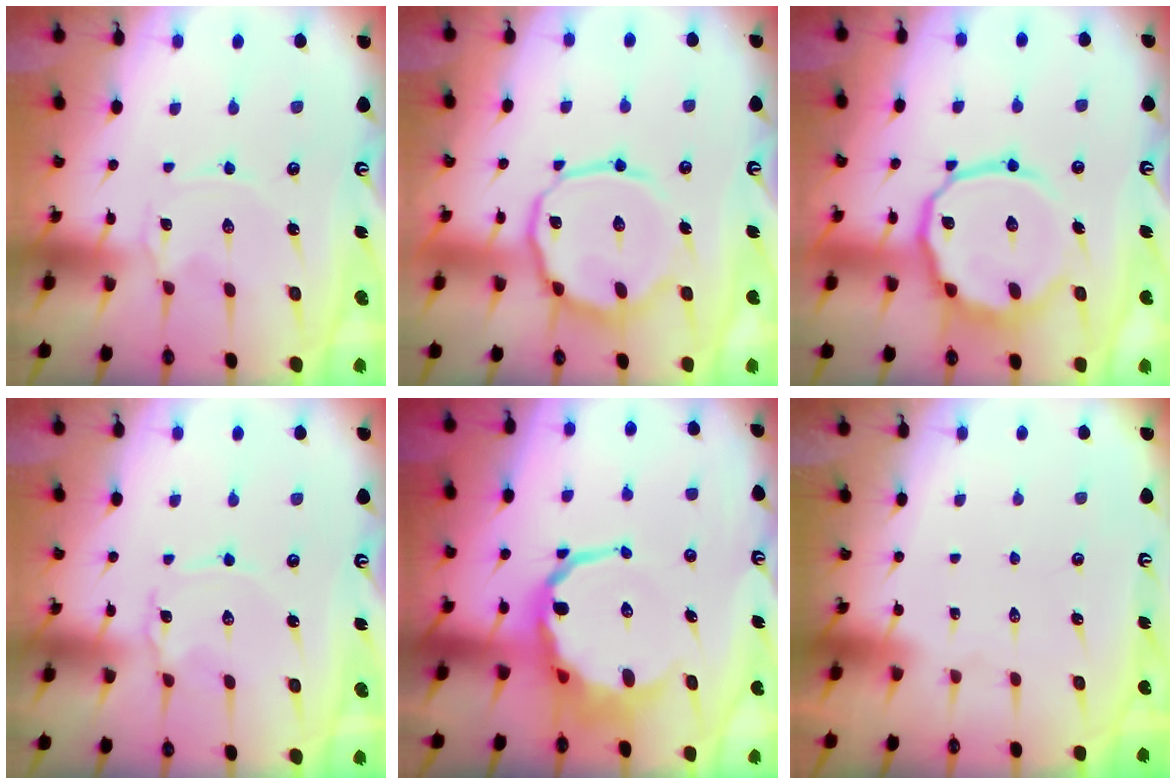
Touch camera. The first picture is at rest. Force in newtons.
{"total": 14.6, "press": 14.6, "slide": 1.1}
{"total": 14.5, "press": 14.4, "slide": 1.6}
{"total": 1.9, "press": 1.9, "slide": 0.3}
{"total": 9.9, "press": 9.6, "slide": 2.4}
{"total": 1.5, "press": 1.5, "slide": 0.1}